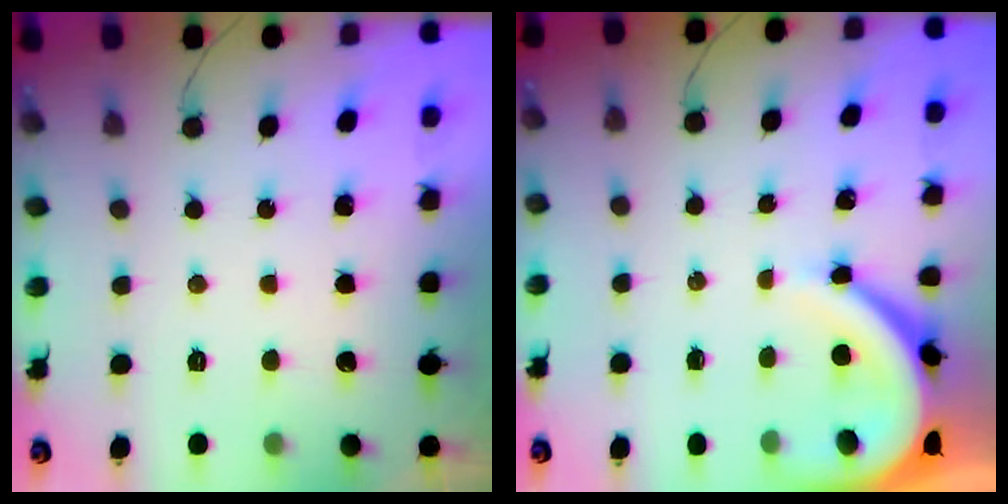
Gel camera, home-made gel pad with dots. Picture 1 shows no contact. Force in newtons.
{"total": 9.3, "press": 9.3, "slide": 0.9}